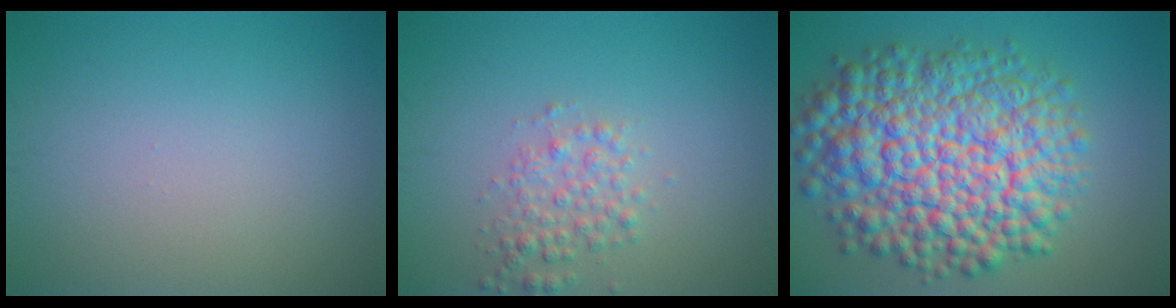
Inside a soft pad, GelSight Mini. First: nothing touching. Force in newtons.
{"total": 2.4, "press": 2.4, "slide": 0.1}
{"total": 13.6, "press": 13.6, "slide": 0.4}